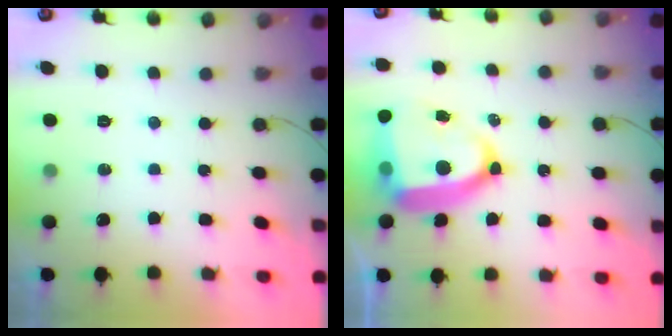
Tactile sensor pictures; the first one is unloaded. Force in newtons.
{"total": 16.9, "press": 16.8, "slide": 1.9}